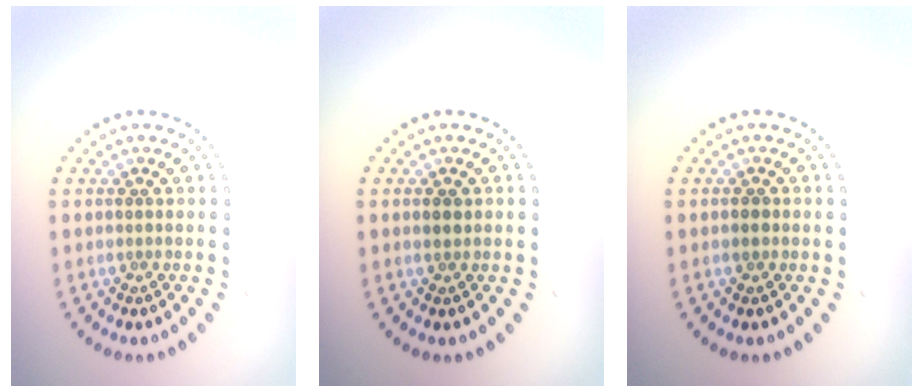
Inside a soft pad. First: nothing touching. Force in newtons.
{"total": 0.9, "press": 0.8, "slide": 0.3}
{"total": 0.8, "press": 0.8, "slide": 0.2}